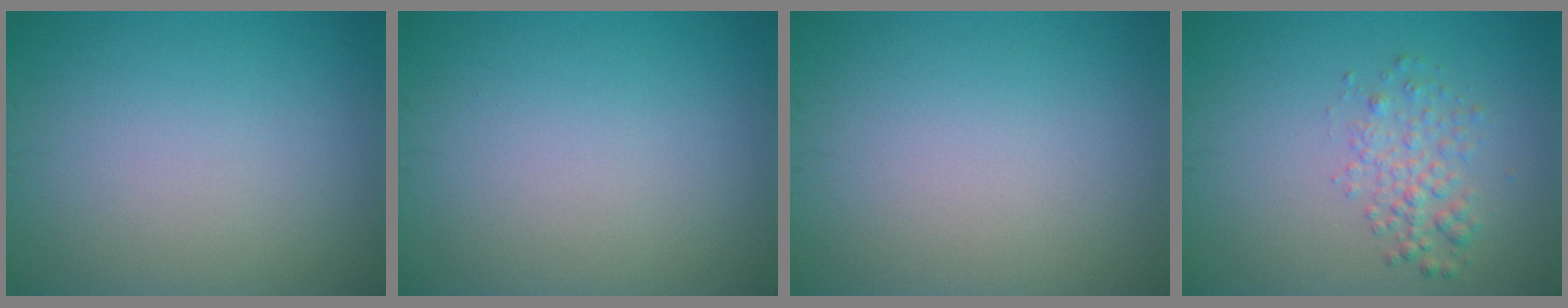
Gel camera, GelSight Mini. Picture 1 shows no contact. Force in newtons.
{"total": 0.0}
{"total": 0.0}
{"total": 2.4, "press": 2.4, "slide": 0.1}